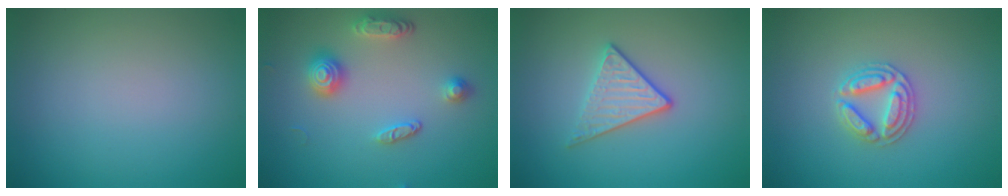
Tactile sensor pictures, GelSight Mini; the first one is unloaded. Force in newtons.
{"total": 3.1, "press": 2.9, "slide": 1.2}
{"total": 2.9, "press": 2.6, "slide": 1.4}
{"total": 2.8, "press": 2.7, "slide": 0.5}